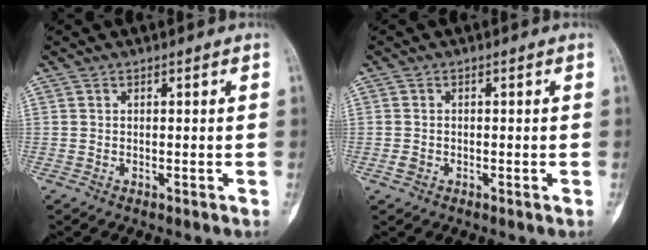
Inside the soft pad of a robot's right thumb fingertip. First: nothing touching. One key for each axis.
{"total": 1.4, "fx": -0.5, "fy": 1.1, "fz": 0.7, "tx": -0.013, "ty": 0.004, "tz": -0.010}